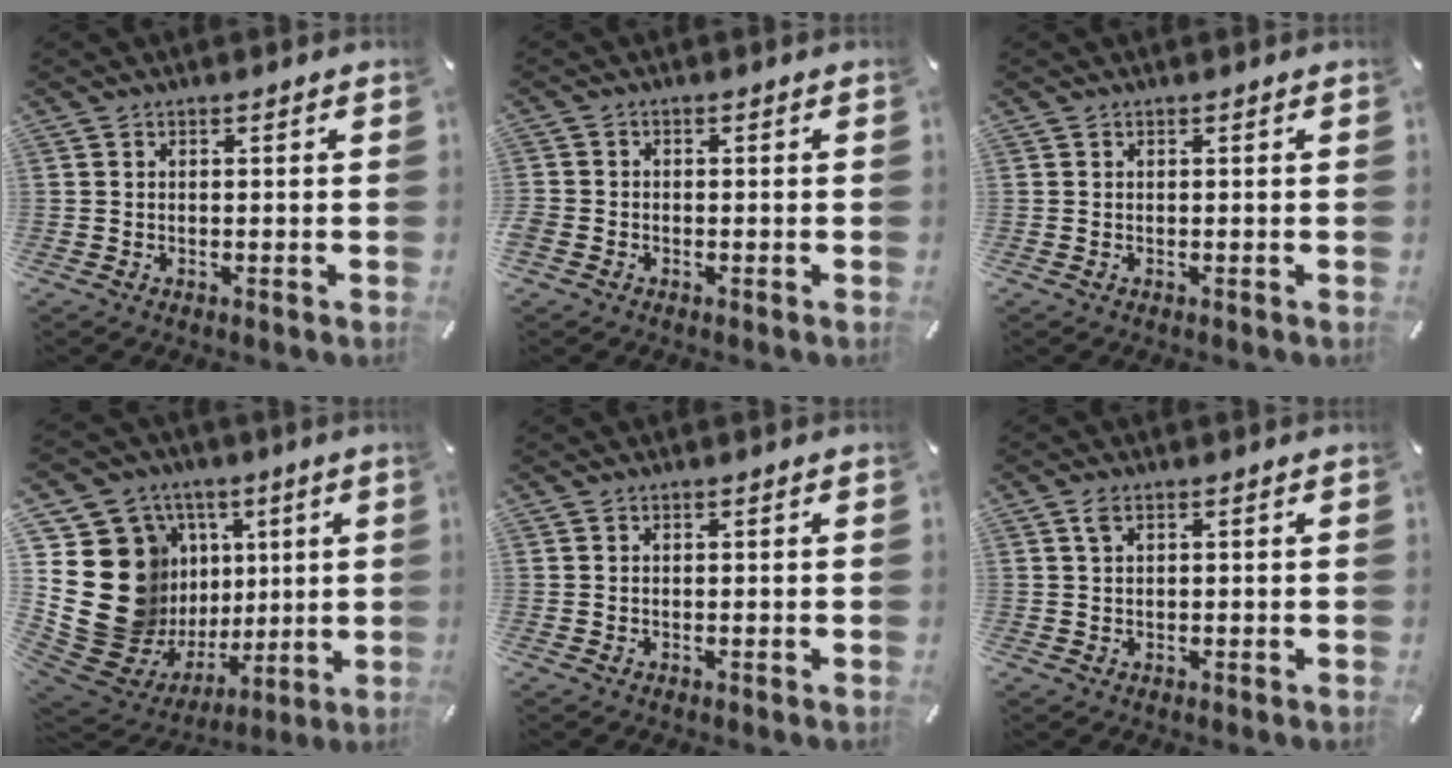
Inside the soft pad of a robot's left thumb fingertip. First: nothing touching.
{"total": 1.7, "force": [-1.0, 1.3, 0.5], "torque": [-0.004, 0.008, -0.021]}
{"total": 0.0}
{"total": 24.6, "force": [2.7, 21.3, 11.9], "torque": [-0.212, -0.060, 0.112]}
{"total": 0.0}
{"total": 2.3, "force": [1.0, 1.3, 1.7], "torque": [-0.037, 0.002, 0.018]}